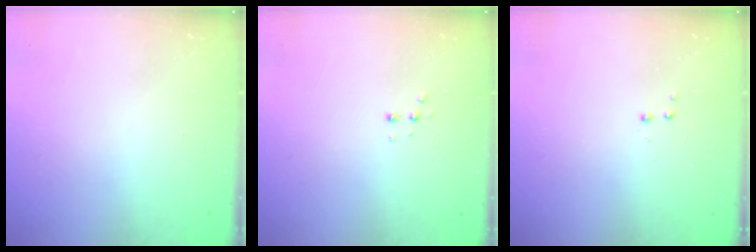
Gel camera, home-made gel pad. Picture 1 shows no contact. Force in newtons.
{"total": 3.0, "press": 2.9, "slide": 0.7}
{"total": 2.9, "press": 2.8, "slide": 0.7}